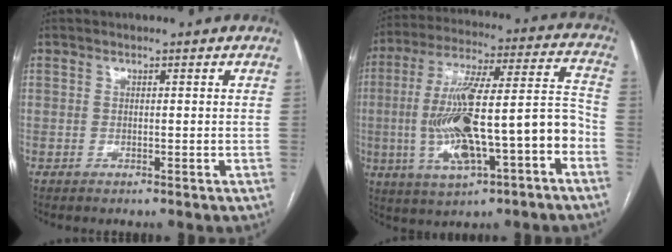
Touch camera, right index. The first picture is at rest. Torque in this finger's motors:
{"motor_torque": [1.28, -0.11, 1.05, 0.21]}